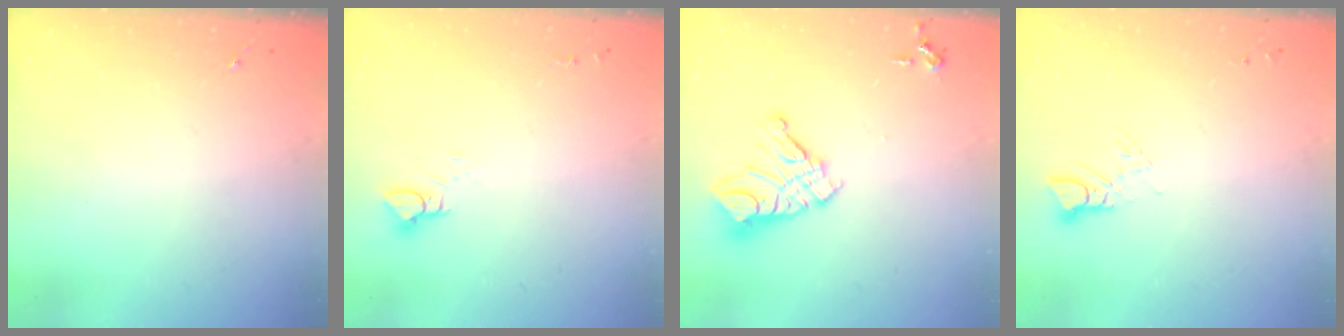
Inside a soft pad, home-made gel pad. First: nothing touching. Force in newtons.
{"total": 4.3, "press": 4.3, "slide": 0.4}
{"total": 14.6, "press": 14.5, "slide": 1.6}
{"total": 3.6, "press": 3.6, "slide": 0.2}